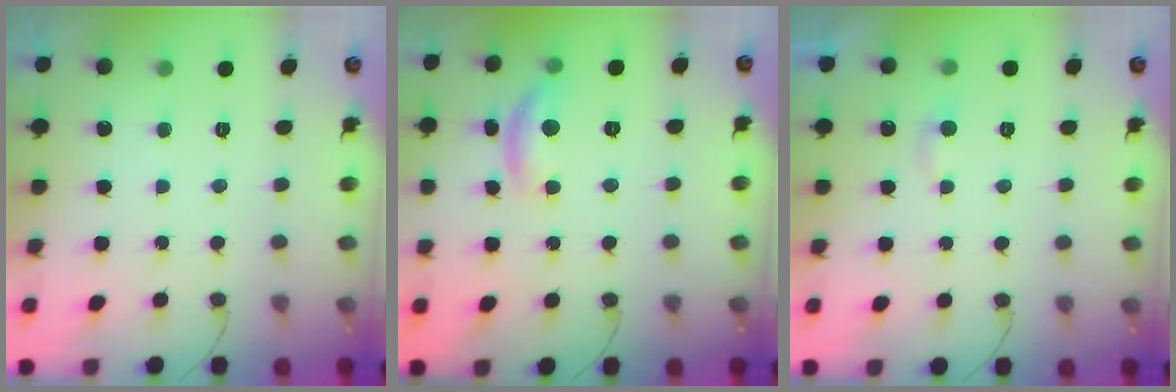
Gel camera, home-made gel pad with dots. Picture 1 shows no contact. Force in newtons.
{"total": 10.3, "press": 10.3, "slide": 0.6}
{"total": 3.8, "press": 3.7, "slide": 0.4}